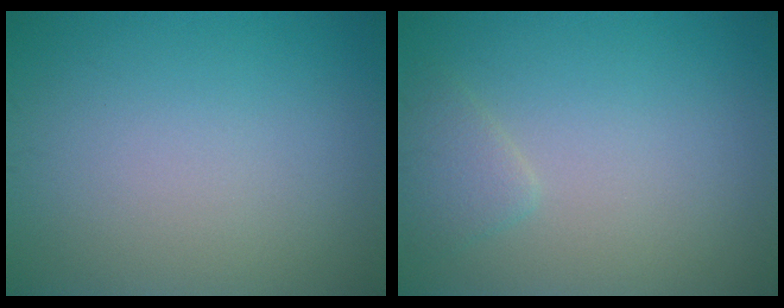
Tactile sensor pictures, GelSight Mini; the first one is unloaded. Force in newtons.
{"total": 1.6, "press": 1.6, "slide": 0.2}